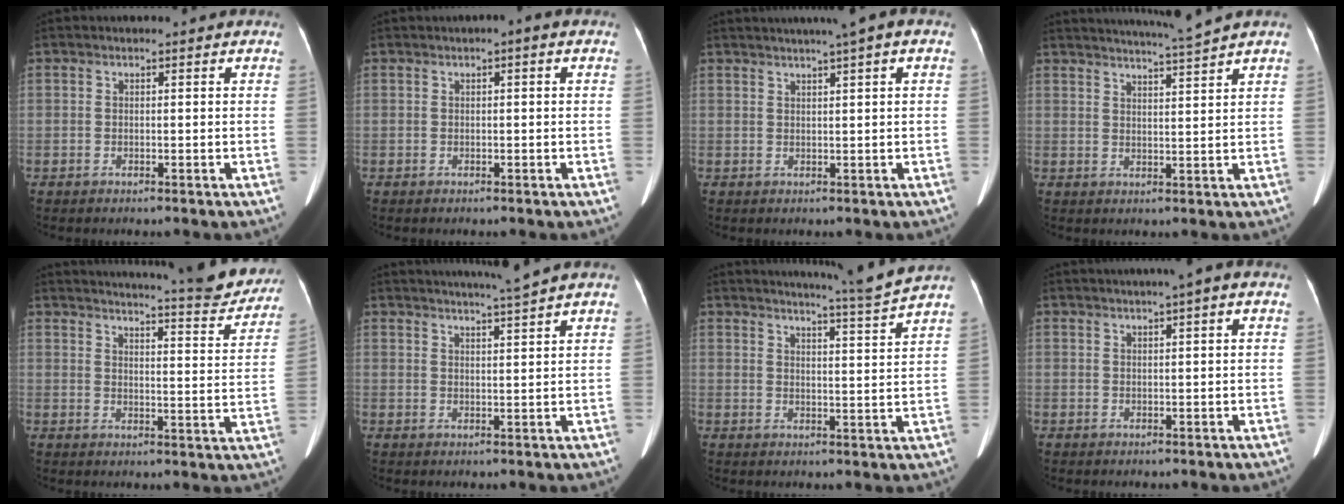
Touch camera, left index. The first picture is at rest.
{"total": 0.8, "force": [-0.1, 0.3, 0.8], "torque": [-0.010, 0.008, -0.003]}
{"total": 5.6, "force": [3.3, -0.2, 4.4], "torque": [-0.064, 0.028, 0.046]}
{"total": 6.5, "force": [5.8, -2.1, 2.0], "torque": [-0.034, -0.010, 0.091]}
{"total": 19.6, "force": [18.4, 1.6, 6.7], "torque": [-0.090, -0.057, 0.216]}
{"total": 5.3, "force": [4.6, -1.7, 2.2], "torque": [-0.034, -0.005, 0.070]}
{"total": 7.5, "force": [6.7, -2.8, 1.7], "torque": [-0.036, -0.044, 0.097]}
{"total": 3.3, "force": [1.7, 0.0, 2.9], "torque": [-0.043, 0.020, 0.026]}